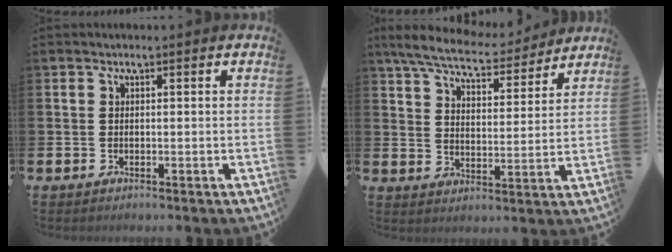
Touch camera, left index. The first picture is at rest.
{"total": 7.5, "force": [7.0, 1.4, 2.2], "torque": [-0.077, -0.040, 0.122]}